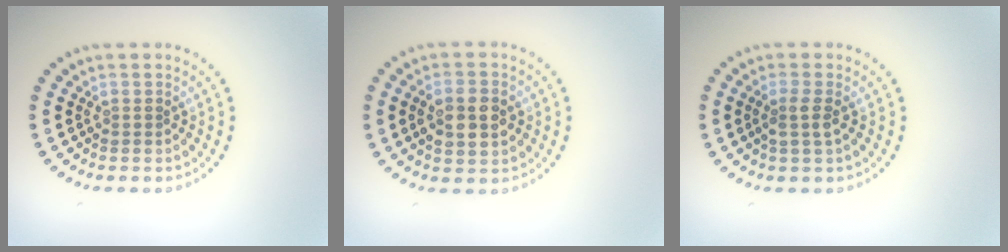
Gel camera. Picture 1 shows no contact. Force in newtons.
{"total": 3.8, "press": 3.8, "slide": 0.3}
{"total": 1.5, "press": 1.3, "slide": 0.9}